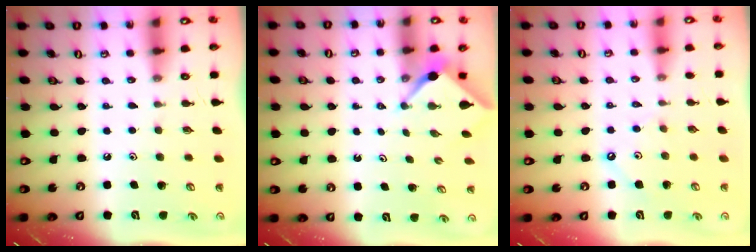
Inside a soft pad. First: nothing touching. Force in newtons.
{"total": 2.5, "press": 2.5, "slide": 0.3}
{"total": 1.9, "press": 1.9, "slide": 0.2}